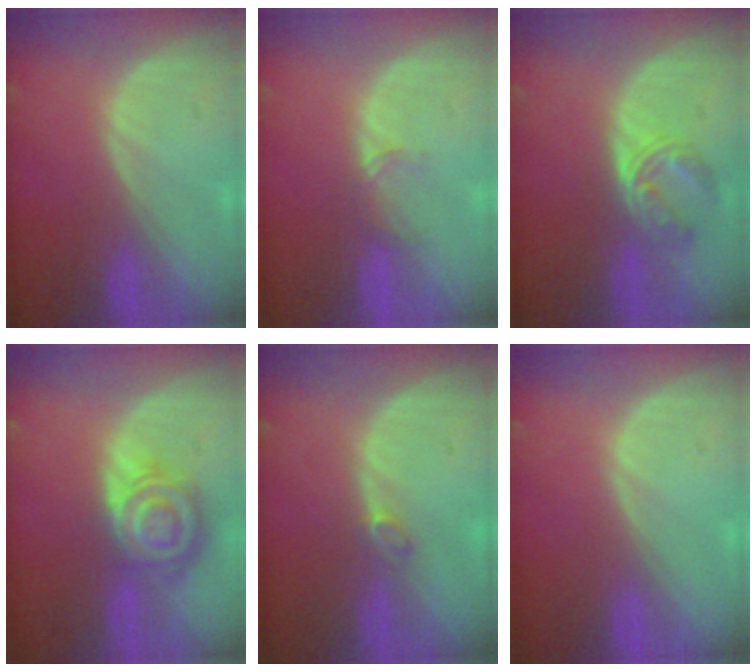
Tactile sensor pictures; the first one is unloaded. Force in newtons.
{"total": 1.5, "press": 1.5, "slide": 0.2}
{"total": 5.5, "press": 4.9, "slide": 2.6}
{"total": 8.6, "press": 7.4, "slide": 4.3}
{"total": 1.4, "press": 1.3, "slide": 0.3}
{"total": 0.0}